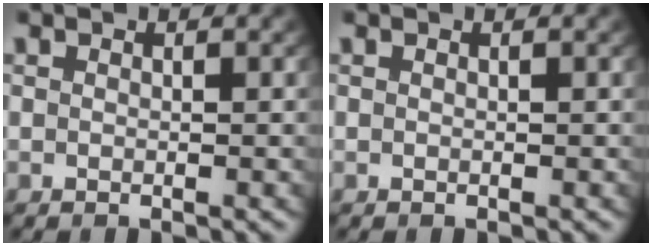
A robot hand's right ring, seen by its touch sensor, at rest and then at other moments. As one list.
[{"total": 0.0}]